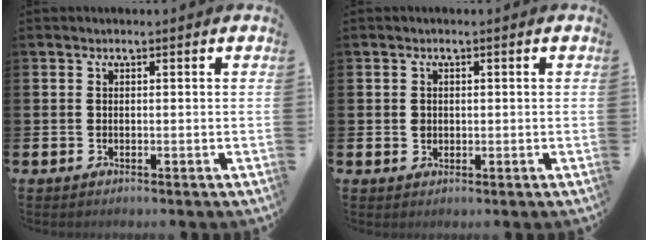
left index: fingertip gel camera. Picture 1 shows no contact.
{"total": 1.3, "force": [0.4, 1.1, 0.4], "torque": [0.002, 0.004, 0.003]}